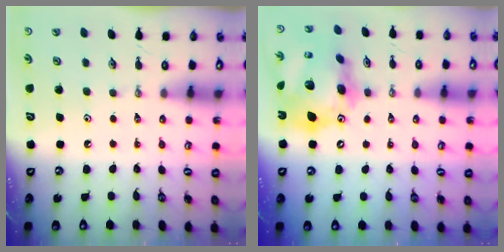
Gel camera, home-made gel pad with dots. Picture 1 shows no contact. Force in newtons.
{"total": 20.9, "press": 20.8, "slide": 2.3}